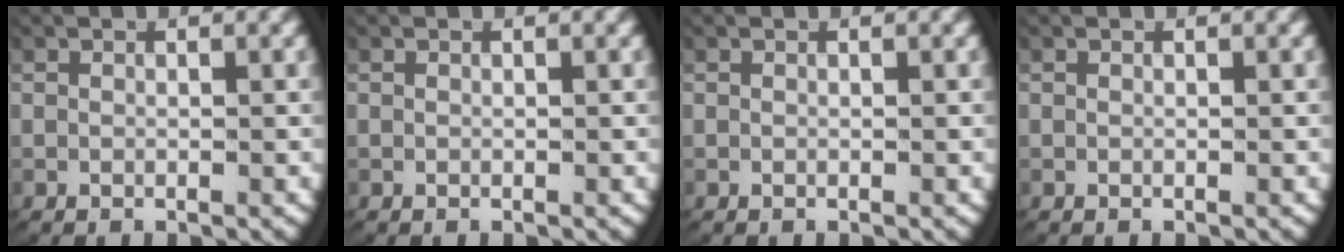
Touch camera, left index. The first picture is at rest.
{"total": 0.0}
{"total": 0.0}
{"total": 0.0}